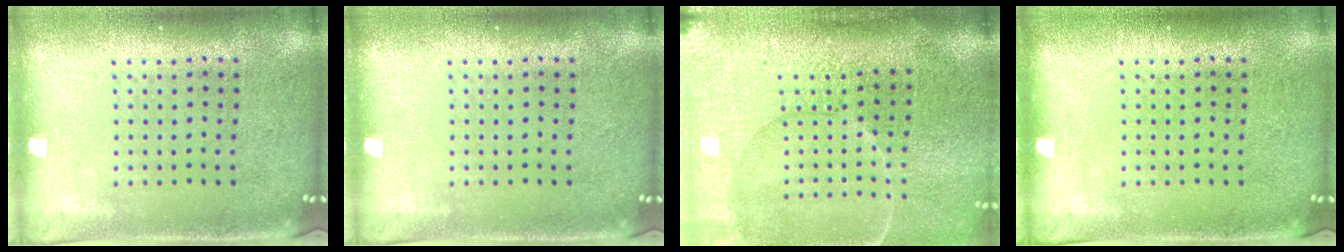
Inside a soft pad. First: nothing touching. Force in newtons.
{"total": 0.0}
{"total": 4.5, "press": 3.8, "slide": 2.5}
{"total": 0.0}